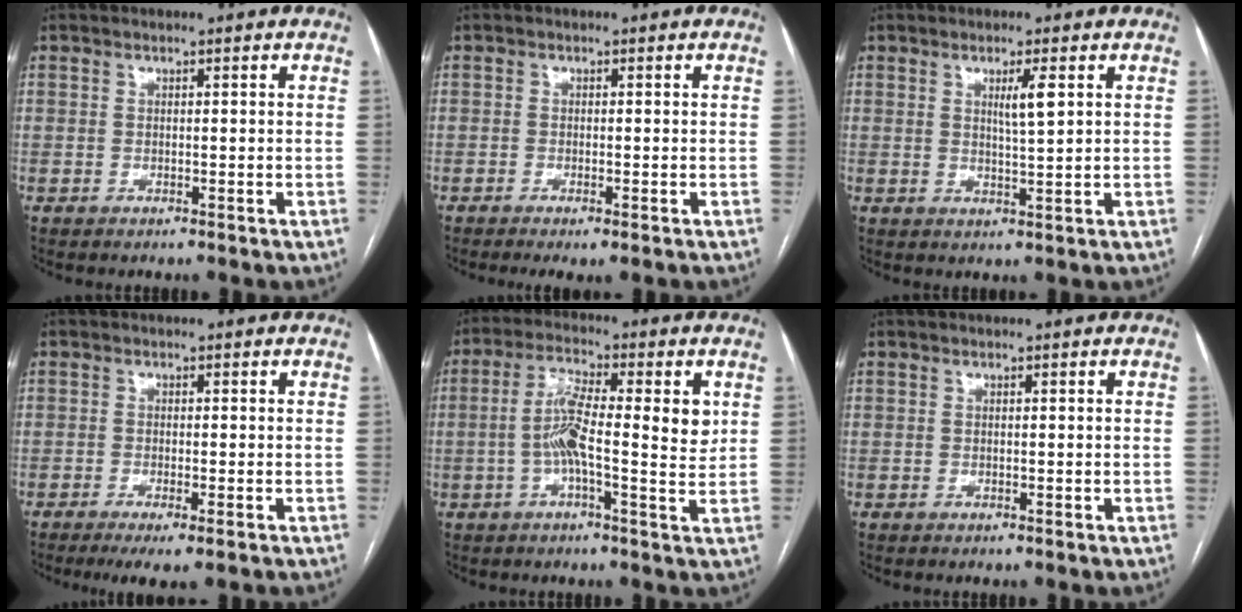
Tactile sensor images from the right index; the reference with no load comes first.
{"total": 2.5, "force": [-1.6, 0.4, 1.9], "torque": [-0.025, -0.006, -0.023]}
{"total": 3.3, "force": [1.2, 0.0, 3.1], "torque": [-0.053, -0.004, 0.022]}
{"total": 4.8, "force": [-3.1, 0.5, 3.6], "torque": [-0.050, -0.013, -0.046]}
{"total": 9.5, "force": [0.6, 2.0, 9.2], "torque": [-0.166, 0.013, 0.000]}
{"total": 0.0}